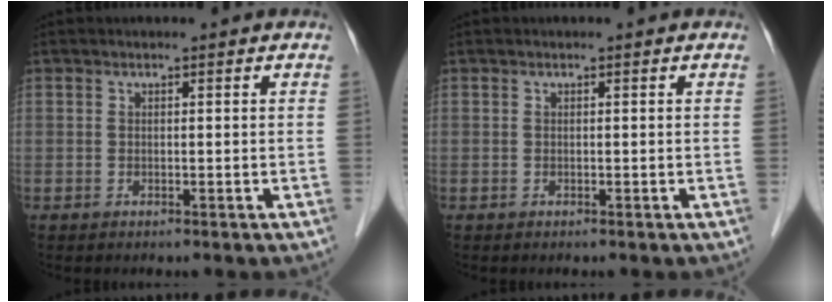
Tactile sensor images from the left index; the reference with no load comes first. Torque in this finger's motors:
{"motor_torque": [0.03, 0.02, 0.00, 0.00]}